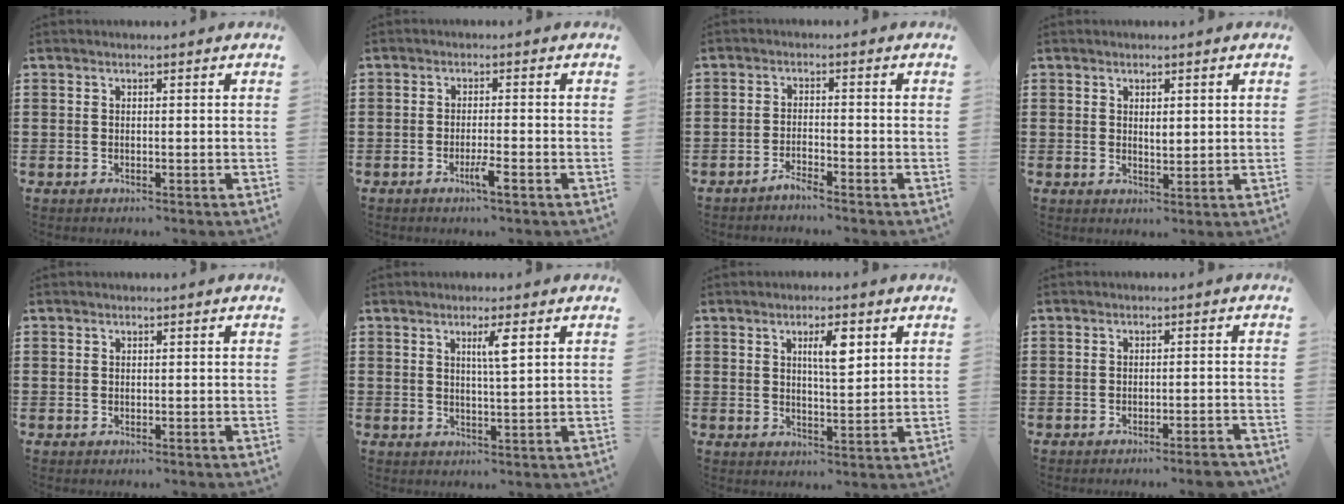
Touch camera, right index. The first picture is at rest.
{"total": 3.0, "force": [-1.7, 0.0, 2.4], "torque": [-0.046, -0.007, -0.032]}
{"total": 1.9, "force": [-1.8, -0.3, 0.3], "torque": [-0.006, 0.004, -0.036]}
{"total": 1.5, "force": [0.6, 0.6, 1.3], "torque": [-0.026, 0.004, 0.009]}
{"total": 0.0}
{"total": 3.2, "force": [1.3, 0.1, 2.9], "torque": [-0.052, -0.004, 0.017]}
{"total": 4.8, "force": [1.9, 1.2, 4.3], "torque": [-0.073, 0.003, 0.025]}
{"total": 2.4, "force": [-2.1, -0.3, 1.2], "torque": [-0.020, -0.004, -0.040]}